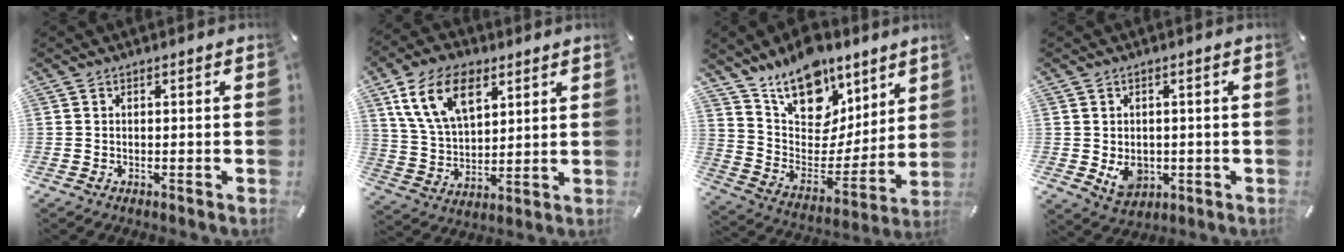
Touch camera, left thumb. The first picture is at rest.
{"total": 14.1, "force": [7.0, 8.6, 8.7], "torque": [-0.193, -0.008, 0.129]}
{"total": 16.1, "force": [11.9, 9.6, 4.9], "torque": [-0.076, -0.104, 0.218]}
{"total": 6.1, "force": [-0.7, 5.1, 3.3], "torque": [-0.036, -0.005, -0.011]}